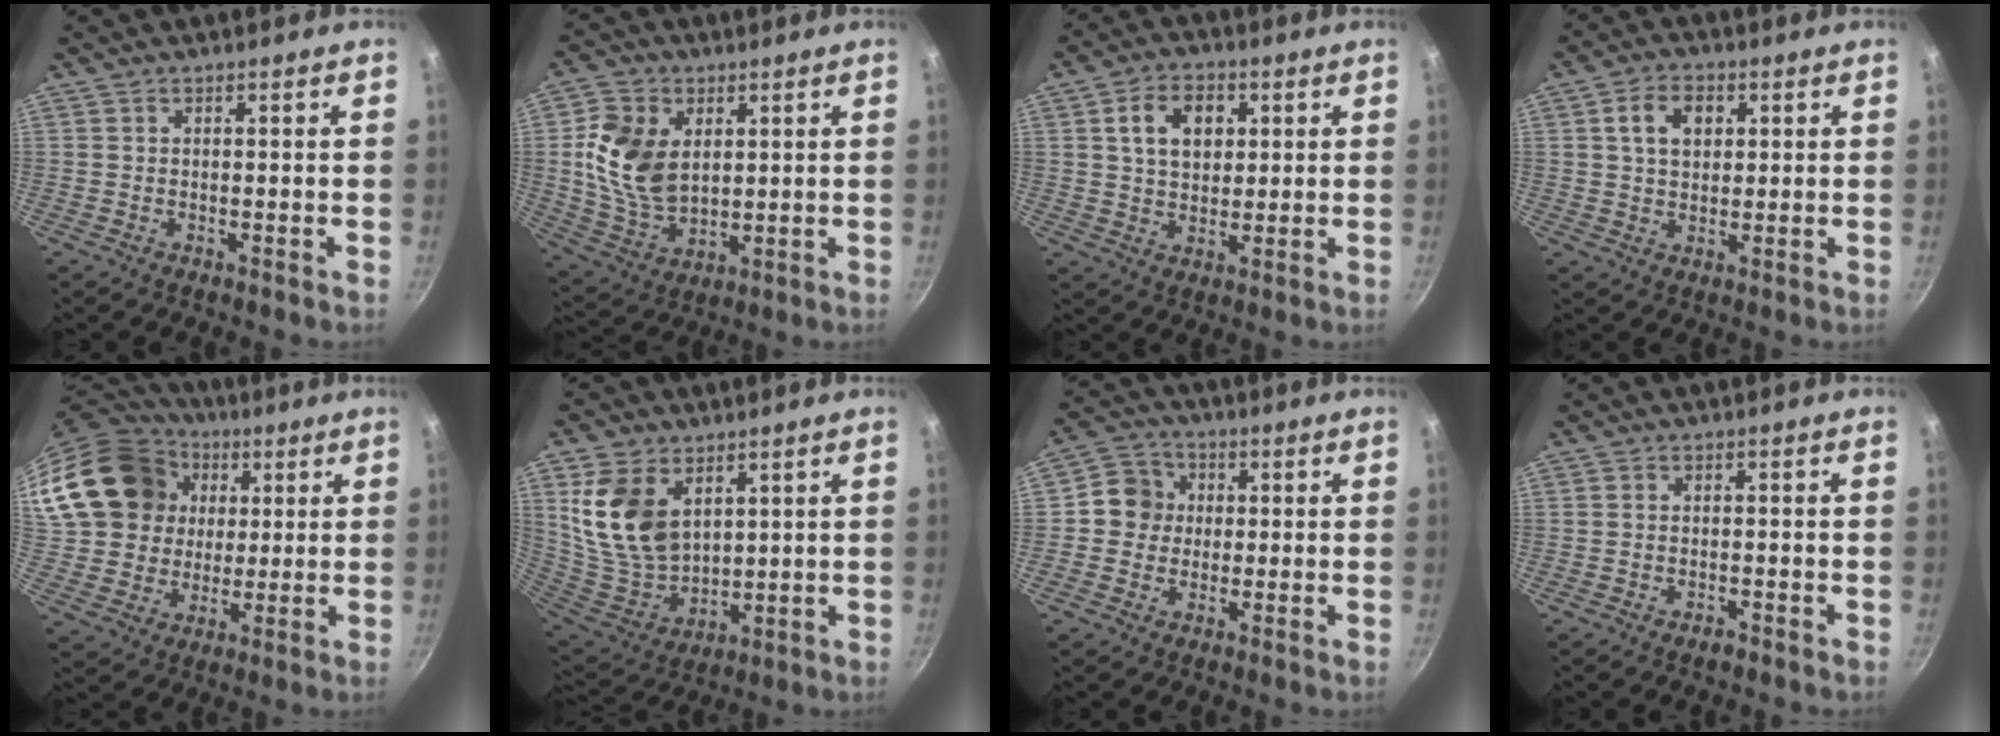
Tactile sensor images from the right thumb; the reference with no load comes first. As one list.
[{"total": 13.5, "force": [2.7, 9.3, 9.4], "torque": [-0.162, -0.019, 0.060]}, {"total": 9.2, "force": [2.5, 6.5, 6.0], "torque": [-0.080, 0.001, 0.040]}, {"total": 6.7, "force": [1.9, 4.7, 4.4], "torque": [-0.056, 0.004, 0.030]}, {"total": 22.4, "force": [6.3, 18.6, 10.9], "torque": [-0.197, 0.028, 0.126]}, {"total": 14.8, "force": [5.5, 9.8, 9.7], "torque": [-0.169, -0.037, 0.125]}, {"total": 7.0, "force": [0.3, 6.6, 2.4], "torque": [-0.004, 0.013, -0.014]}, {"total": 1.4, "force": [-1.1, 0.5, 0.8], "torque": [-0.016, 0.010, -0.017]}]